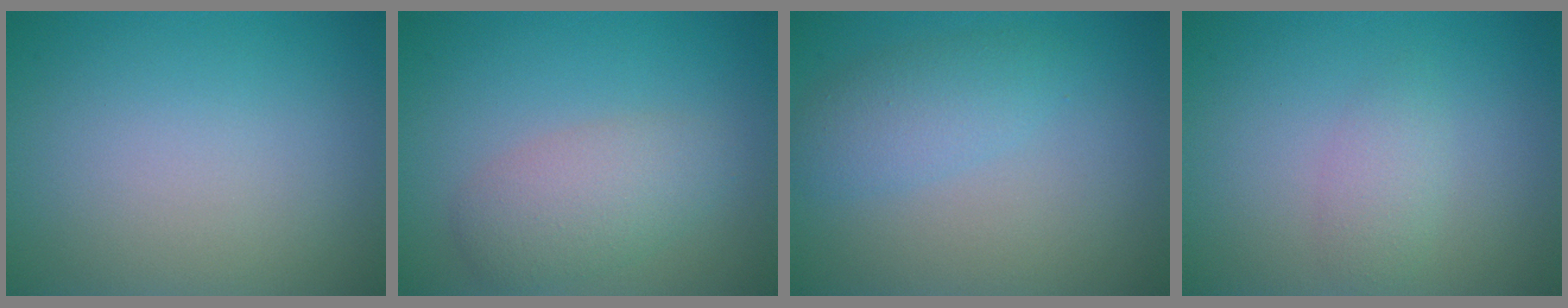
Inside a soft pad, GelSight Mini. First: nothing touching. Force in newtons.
{"total": 3.5, "press": 3.5, "slide": 0.1}
{"total": 2.8, "press": 2.8, "slide": 0.1}
{"total": 1.8, "press": 1.8, "slide": 0.1}